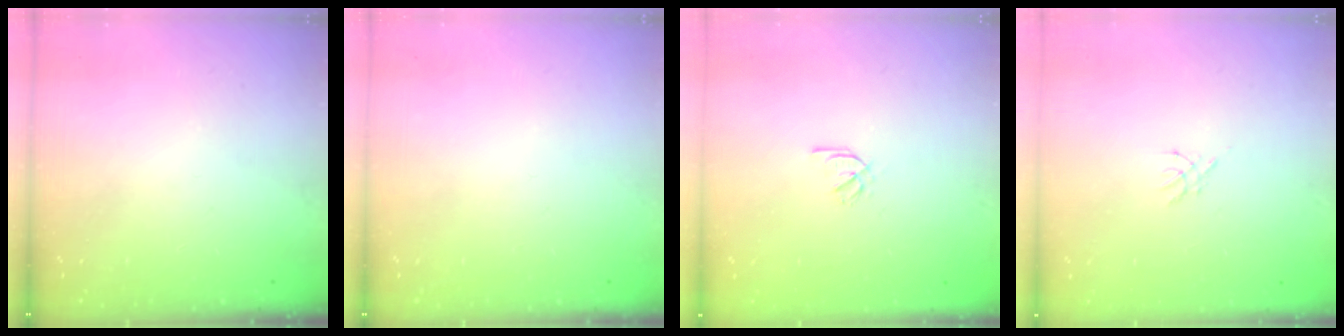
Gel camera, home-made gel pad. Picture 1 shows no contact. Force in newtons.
{"total": 0.0}
{"total": 2.1, "press": 1.9, "slide": 0.8}
{"total": 1.4, "press": 1.4, "slide": 0.3}